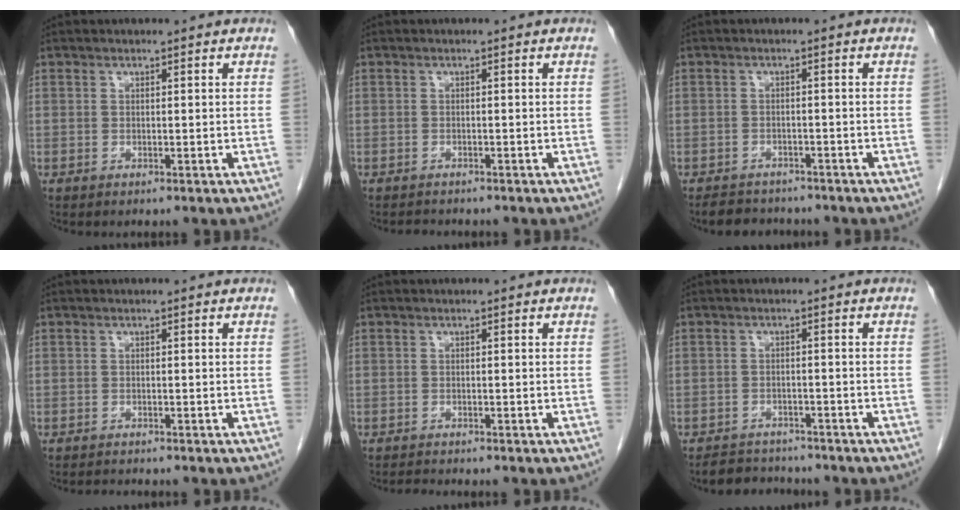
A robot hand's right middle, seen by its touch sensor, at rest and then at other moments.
{"total": 1.9, "force": [-1.8, 0.6, 0.4], "torque": [-0.009, -0.005, -0.024]}
{"total": 5.2, "force": [-4.8, 2.0, 0.9], "torque": [-0.013, -0.004, -0.070]}
{"total": 1.5, "force": [-1.4, 0.1, 0.3], "torque": [-0.008, -0.005, -0.020]}
{"total": 1.3, "force": [-1.3, -0.1, 0.2], "torque": [-0.009, -0.006, -0.021]}
{"total": 4.7, "force": [-4.4, 1.6, 0.0], "torque": [0.002, -0.003, -0.070]}